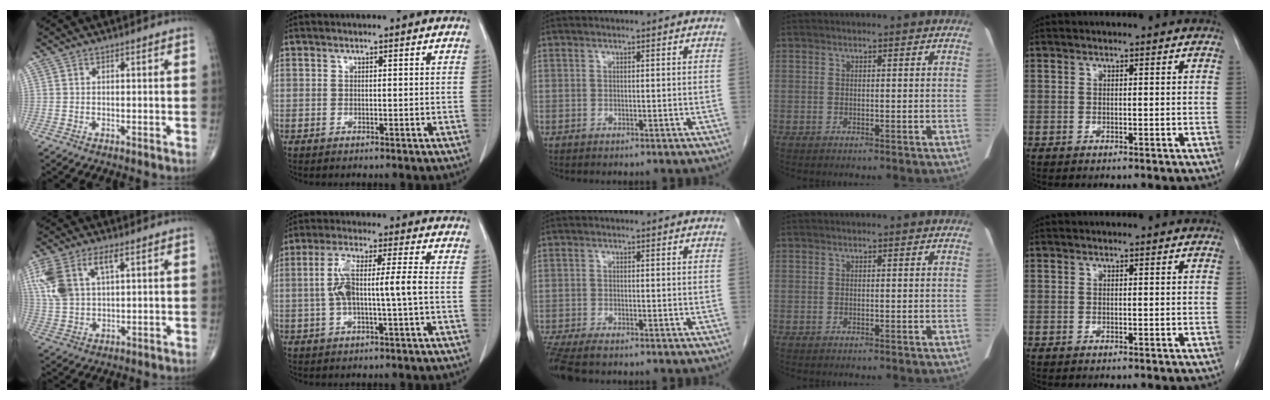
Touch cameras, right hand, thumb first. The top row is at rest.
{"thumb": {"total": 11.6, "force": [4.3, 5.8, 9.1], "torque": [-0.211, 0.007, 0.089]}, "index": {"total": 9.0, "force": [-0.6, 1.2, 8.9], "torque": [-0.176, 0.022, -0.012]}, "middle": {"total": 5.8, "force": [-4.6, 1.2, 3.2], "torque": [-0.057, -0.015, -0.080]}}